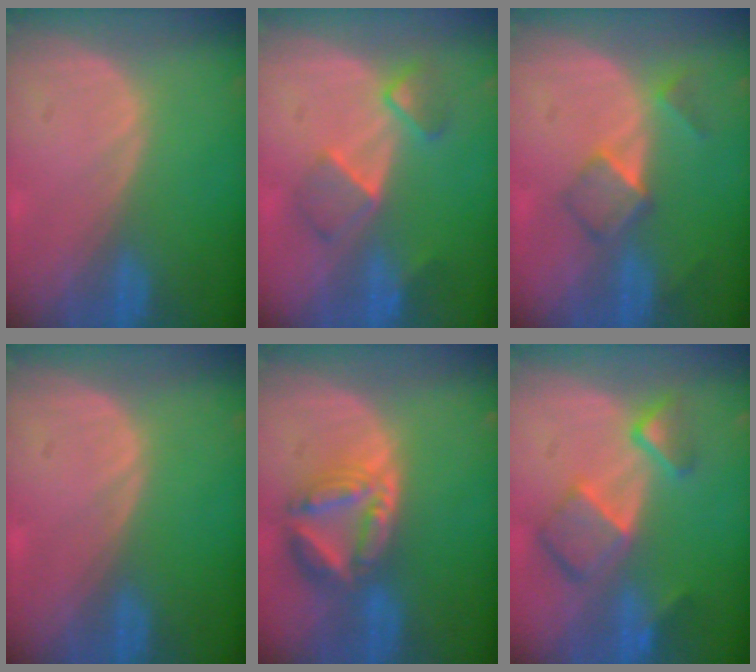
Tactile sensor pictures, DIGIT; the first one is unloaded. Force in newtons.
{"total": 5.5, "press": 5.4, "slide": 1.2}
{"total": 5.1, "press": 4.4, "slide": 2.6}
{"total": 0.0}
{"total": 8.1, "press": 7.0, "slide": 4.0}
{"total": 7.9, "press": 6.9, "slide": 3.9}